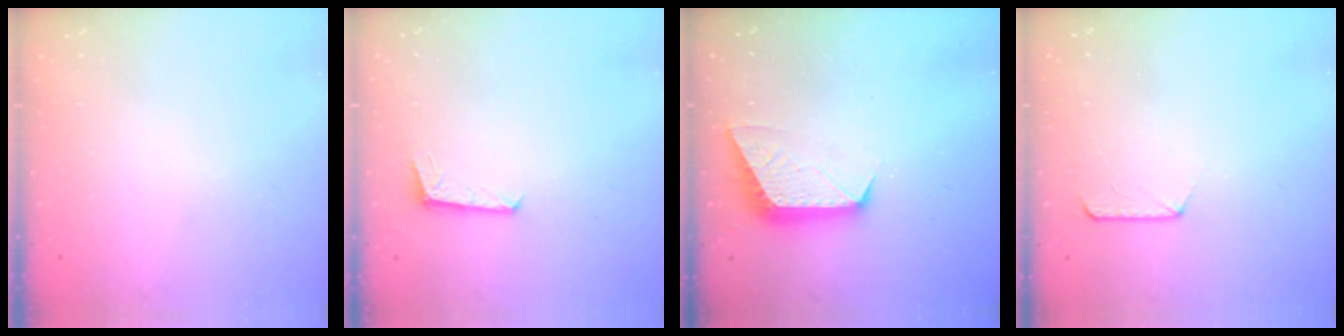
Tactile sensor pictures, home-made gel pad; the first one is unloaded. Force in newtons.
{"total": 5.1, "press": 5.0, "slide": 0.4}
{"total": 9.5, "press": 9.5, "slide": 0.7}
{"total": 7.6, "press": 7.6, "slide": 0.8}